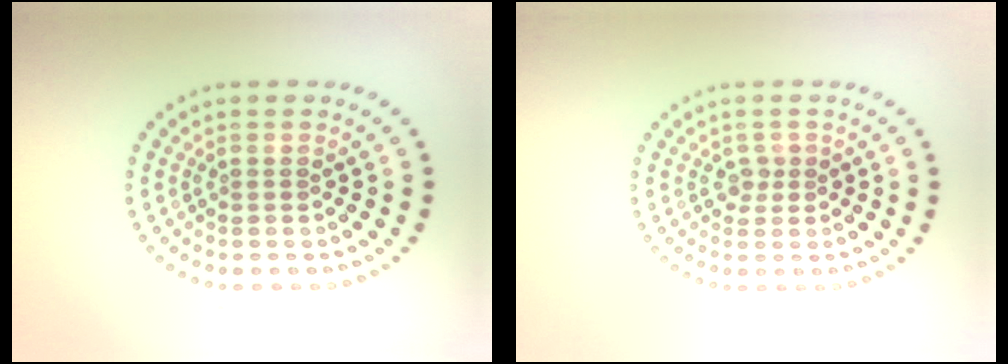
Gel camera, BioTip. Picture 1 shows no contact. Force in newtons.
{"total": 1.1, "press": 0.9, "slide": 0.7}